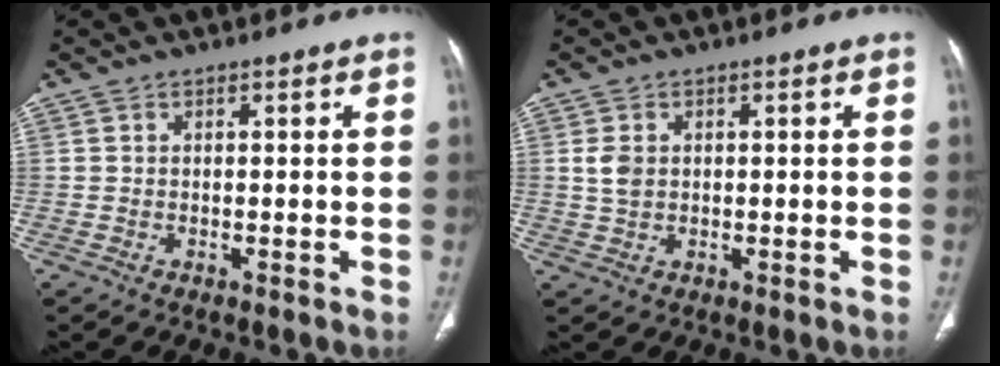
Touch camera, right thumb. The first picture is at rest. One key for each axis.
{"total": 2.9, "fx": 0.5, "fy": 2.1, "fz": 1.9, "tx": -0.034, "ty": 0.003, "tz": 0.011}